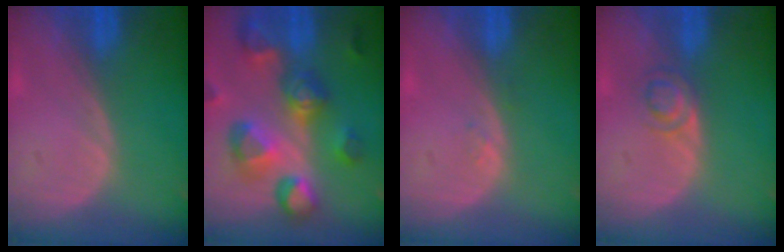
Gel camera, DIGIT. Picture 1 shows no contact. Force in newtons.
{"total": 11.3, "press": 10.1, "slide": 5.1}
{"total": 0.9, "press": 0.8, "slide": 0.4}
{"total": 3.0, "press": 2.9, "slide": 0.2}